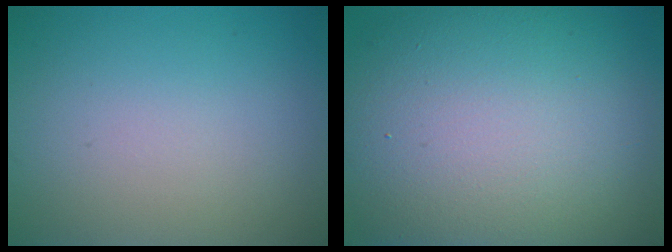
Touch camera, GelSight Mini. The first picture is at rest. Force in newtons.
{"total": 15.3, "press": 15.3, "slide": 0.8}